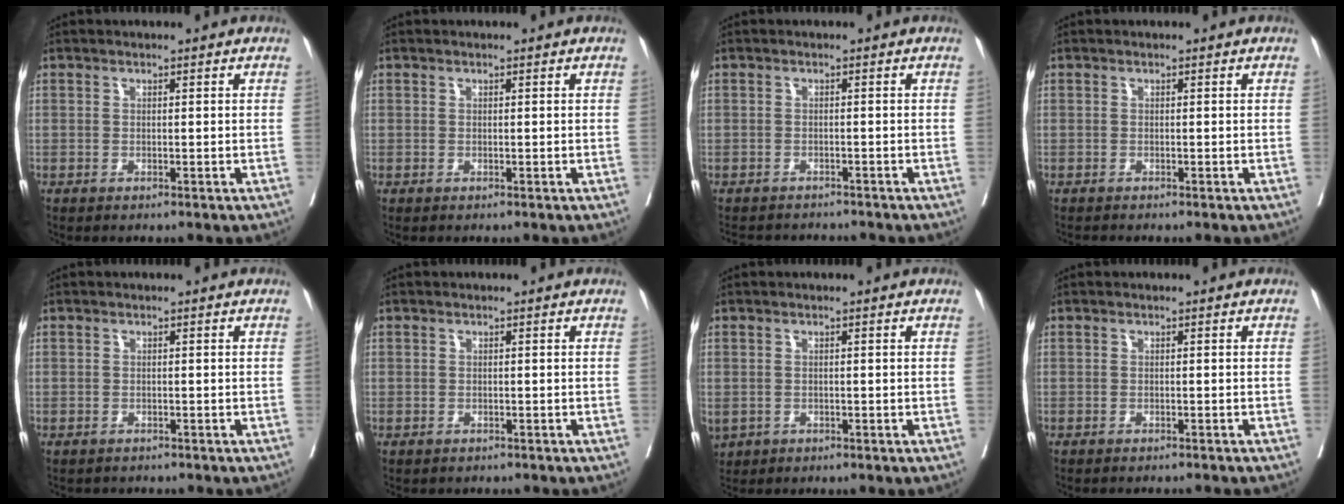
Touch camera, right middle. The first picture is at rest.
{"total": 0.0}
{"total": 6.9, "force": [-6.5, 1.8, 1.2], "torque": [-0.014, -0.002, -0.087]}
{"total": 0.8, "force": [-0.7, -0.3, 0.0], "torque": [-0.002, -0.003, -0.016]}
{"total": 1.9, "force": [-1.6, 0.9, -0.1], "torque": [-0.008, 0.000, -0.028]}
{"total": 1.1, "force": [-0.7, 0.8, -0.1], "torque": [-0.009, 0.003, -0.012]}
{"total": 3.8, "force": [-1.5, 3.1, 1.7], "torque": [-0.048, -0.005, -0.016]}
{"total": 3.4, "force": [-3.3, 0.2, 0.9], "torque": [-0.009, -0.009, -0.039]}